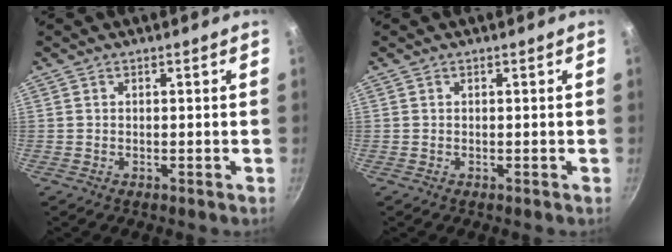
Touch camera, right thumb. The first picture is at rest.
{"total": 0.0}